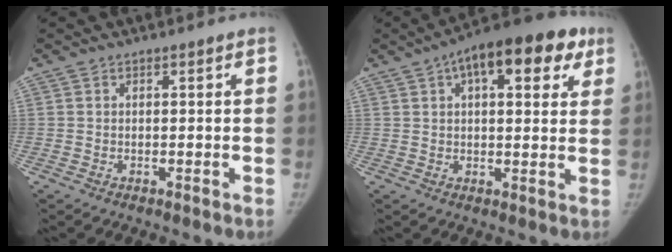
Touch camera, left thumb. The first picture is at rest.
{"total": 16.6, "force": [7.5, 7.5, 12.7], "torque": [-0.148, 0.013, 0.100]}